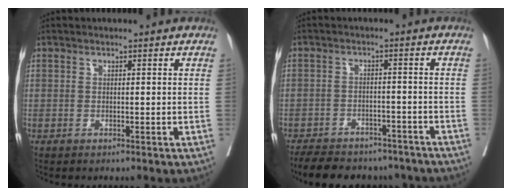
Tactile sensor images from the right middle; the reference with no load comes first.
{"total": 15.8, "force": [-13.6, 5.8, 5.4], "torque": [-0.117, 0.002, -0.176]}